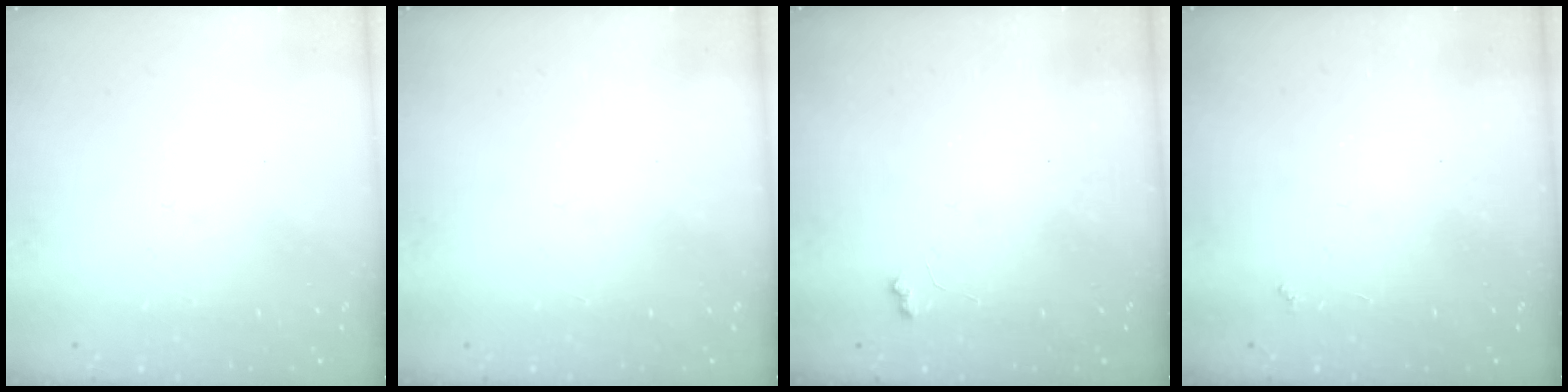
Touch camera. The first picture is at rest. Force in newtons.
{"total": 0.9, "press": 0.9, "slide": 0.1}
{"total": 4.1, "press": 4.0, "slide": 0.6}
{"total": 2.2, "press": 2.1, "slide": 0.4}